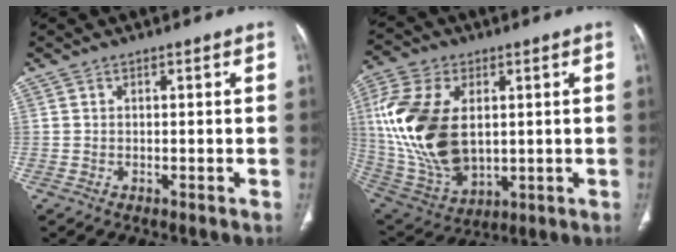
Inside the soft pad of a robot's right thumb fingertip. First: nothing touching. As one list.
[{"total": 21.0, "force": [2.4, 13.0, 16.4], "torque": [-0.335, -0.013, 0.061]}]